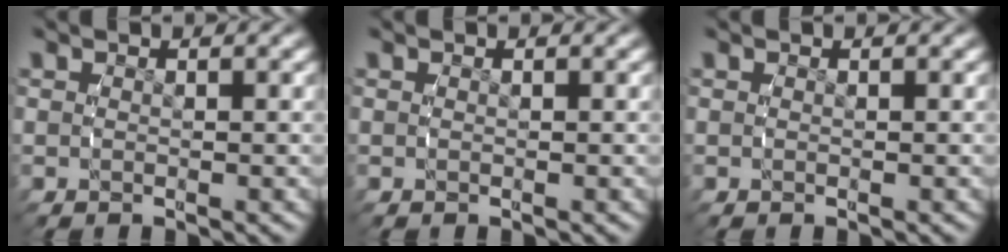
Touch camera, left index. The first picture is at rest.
{"total": 0.0}
{"total": 0.0}